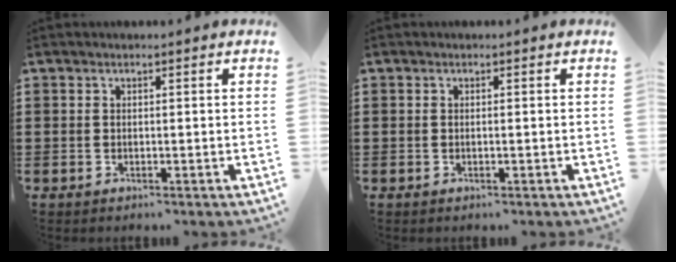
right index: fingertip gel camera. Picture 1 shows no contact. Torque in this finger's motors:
{"motor_torque": [0.19, 0.14, 0.05, 0.00]}